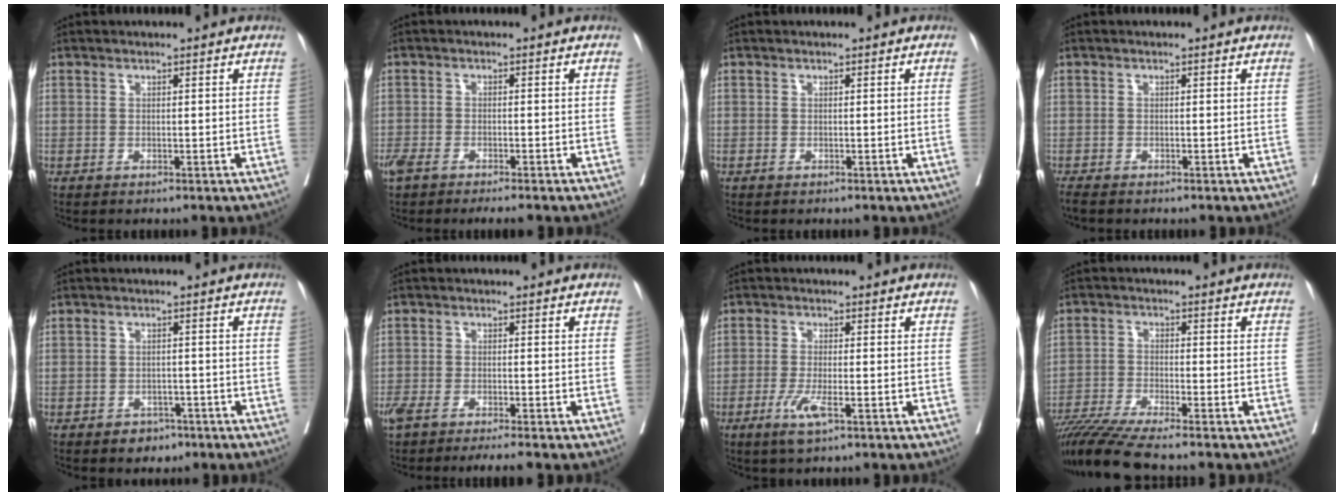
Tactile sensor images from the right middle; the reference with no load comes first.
{"total": 5.9, "force": [-4.6, 1.3, 3.4], "torque": [-0.055, -0.007, -0.075]}
{"total": 0.7, "force": [0.0, -0.4, 0.6], "torque": [-0.002, 0.002, 0.000]}
{"total": 2.0, "force": [-1.7, 0.4, 0.9], "torque": [-0.019, -0.008, -0.029]}
{"total": 3.1, "force": [-2.0, 2.2, 0.9], "torque": [-0.006, 0.008, -0.022]}
{"total": 6.2, "force": [-5.0, 0.6, 3.6], "torque": [-0.059, -0.007, -0.084]}
{"total": 4.4, "force": [-2.1, 0.6, 3.8], "torque": [-0.080, -0.009, -0.040]}
{"total": 9.7, "force": [-8.4, -1.0, 4.8], "torque": [-0.074, -0.031, -0.147]}